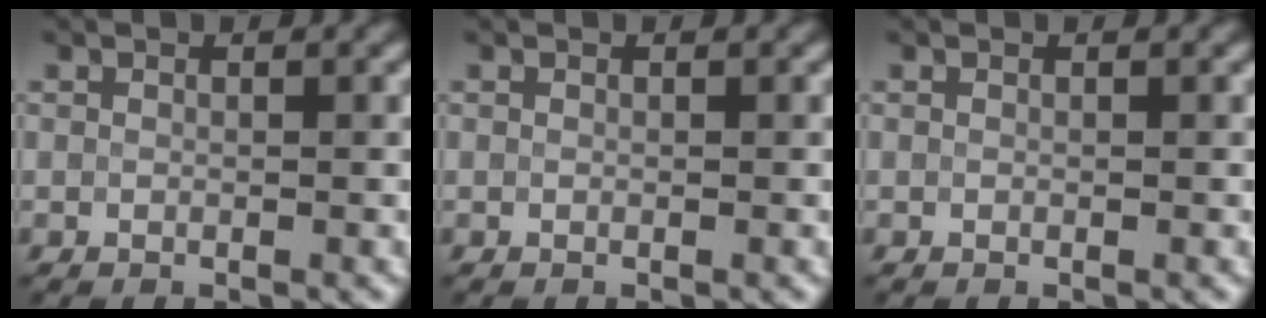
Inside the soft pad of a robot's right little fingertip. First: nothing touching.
{"total": 0.0}
{"total": 0.0}